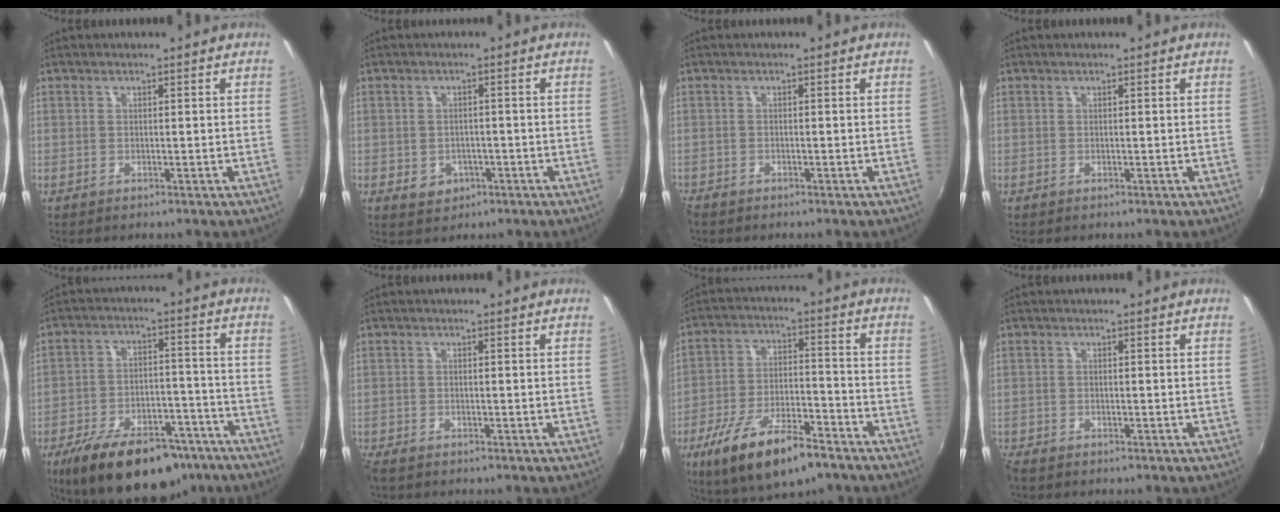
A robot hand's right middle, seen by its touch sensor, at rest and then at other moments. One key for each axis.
{"total": 4.5, "fx": -1.7, "fy": 3.8, "fz": 1.7, "tx": -0.041, "ty": -0.001, "tz": -0.016}
{"total": 1.9, "fx": -1.7, "fy": 0.7, "fz": 0.4, "tx": -0.015, "ty": -0.008, "tz": -0.035}
{"total": 0.0}
{"total": 20.7, "fx": -15.1, "fy": 8.9, "fz": 11.1, "tx": -0.204, "ty": -0.010, "tz": -0.216}
{"total": 2.6, "fx": -2.2, "fy": 0.8, "fz": 1.0, "tx": -0.028, "ty": -0.014, "tz": -0.044}
{"total": 16.9, "fx": -10.8, "fy": 5.7, "fz": 11.6, "tx": -0.224, "ty": -0.033, "tz": -0.182}
{"total": 2.2, "fx": -2.0, "fy": 0.7, "fz": 0.7, "tx": -0.021, "ty": -0.012, "tz": -0.041}